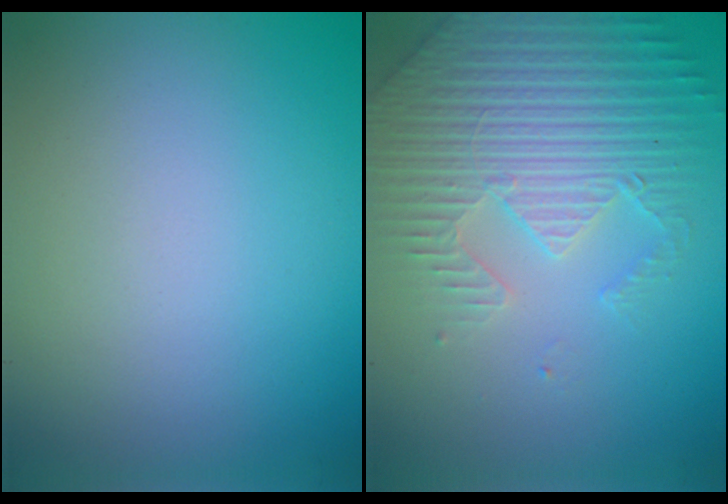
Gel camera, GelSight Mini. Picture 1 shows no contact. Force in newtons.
{"total": 4.7, "press": 4.4, "slide": 1.4}